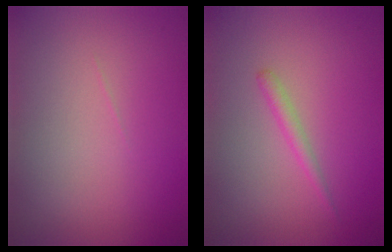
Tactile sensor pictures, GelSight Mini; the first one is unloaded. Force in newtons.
{"total": 1.2, "press": 1.1, "slide": 0.1}